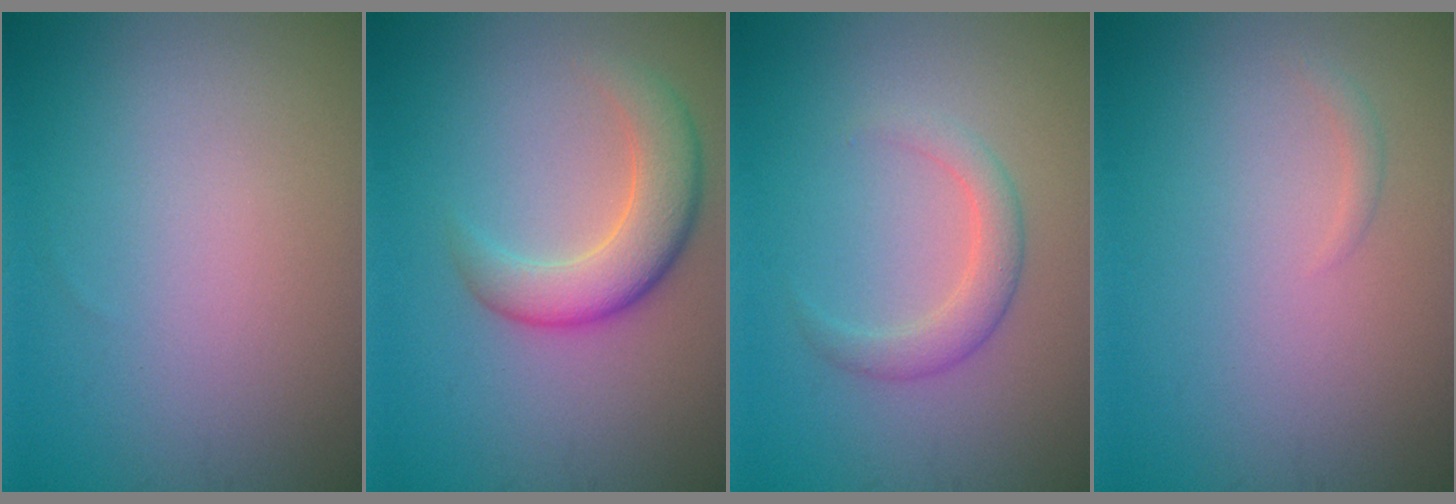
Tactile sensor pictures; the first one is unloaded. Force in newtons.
{"total": 5.2, "press": 5.2, "slide": 0.4}
{"total": 2.6, "press": 2.6, "slide": 0.1}
{"total": 0.7, "press": 0.7, "slide": 0.1}